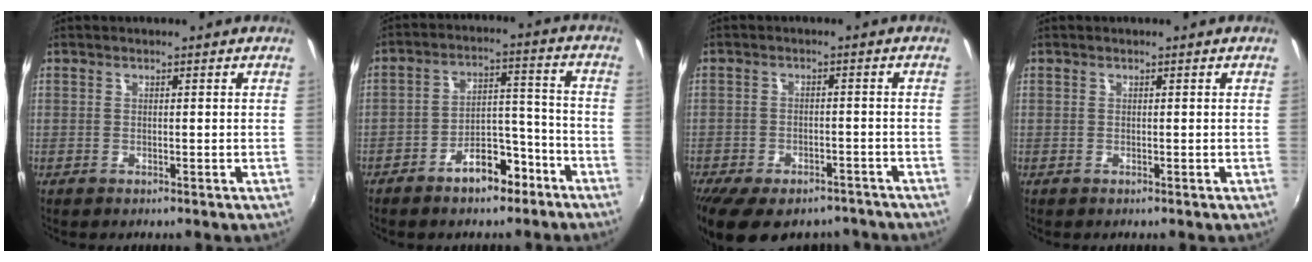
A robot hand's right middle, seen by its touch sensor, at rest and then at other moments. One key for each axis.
{"total": 9.1, "fx": -6.4, "fy": 4.5, "fz": 4.6, "tx": -0.072, "ty": 0.040, "tz": -0.081}
{"total": 16.2, "fx": -12.2, "fy": 7.3, "fz": 7.6, "tx": -0.163, "ty": -0.020, "tz": -0.168}
{"total": 0.0}